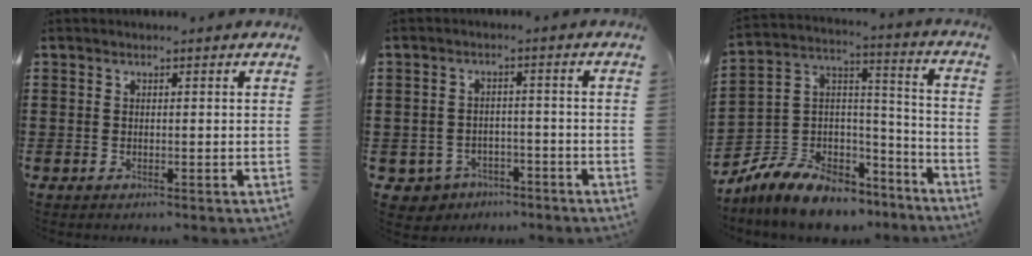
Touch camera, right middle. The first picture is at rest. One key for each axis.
{"total": 3.3, "fx": -2.9, "fy": 1.5, "fz": 0.1, "tx": -0.019, "ty": 0.001, "tz": -0.065}
{"total": 8.6, "fx": -7.1, "fy": 4.1, "fz": 2.7, "tx": -0.078, "ty": 0.006, "tz": -0.142}